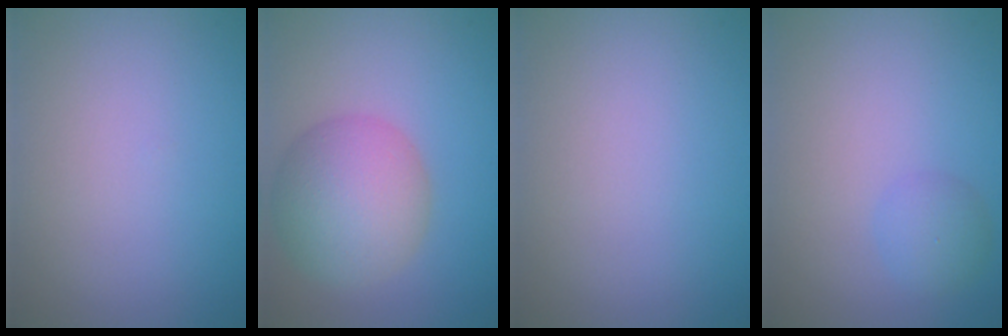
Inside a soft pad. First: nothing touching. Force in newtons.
{"total": 7.0, "press": 7.0, "slide": 0.3}
{"total": 0.0}
{"total": 2.0, "press": 2.0, "slide": 0.0}